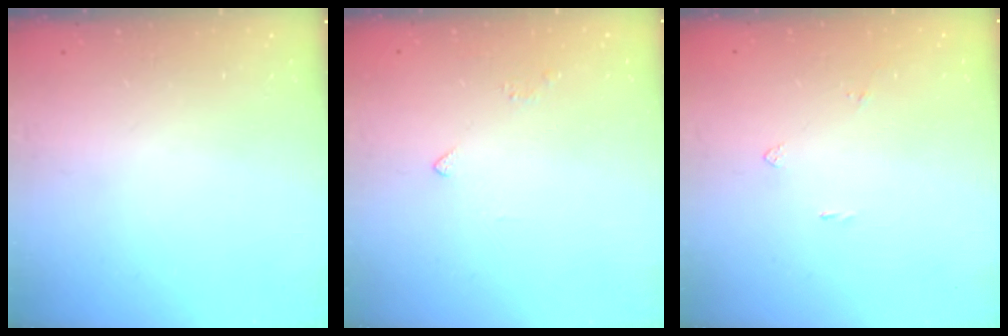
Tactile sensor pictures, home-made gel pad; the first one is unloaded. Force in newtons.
{"total": 2.0, "press": 1.9, "slide": 0.5}
{"total": 2.0, "press": 2.0, "slide": 0.5}